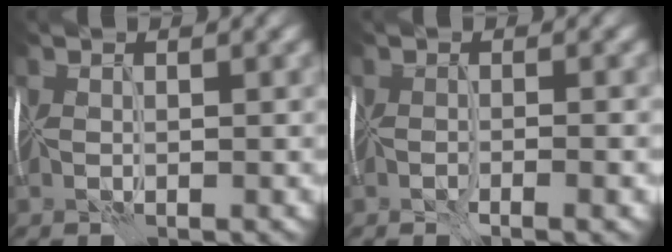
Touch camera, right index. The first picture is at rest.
{"total": 2.4, "force": [-1.2, 0.4, 2.1], "torque": [-0.033, -0.006, -0.021]}